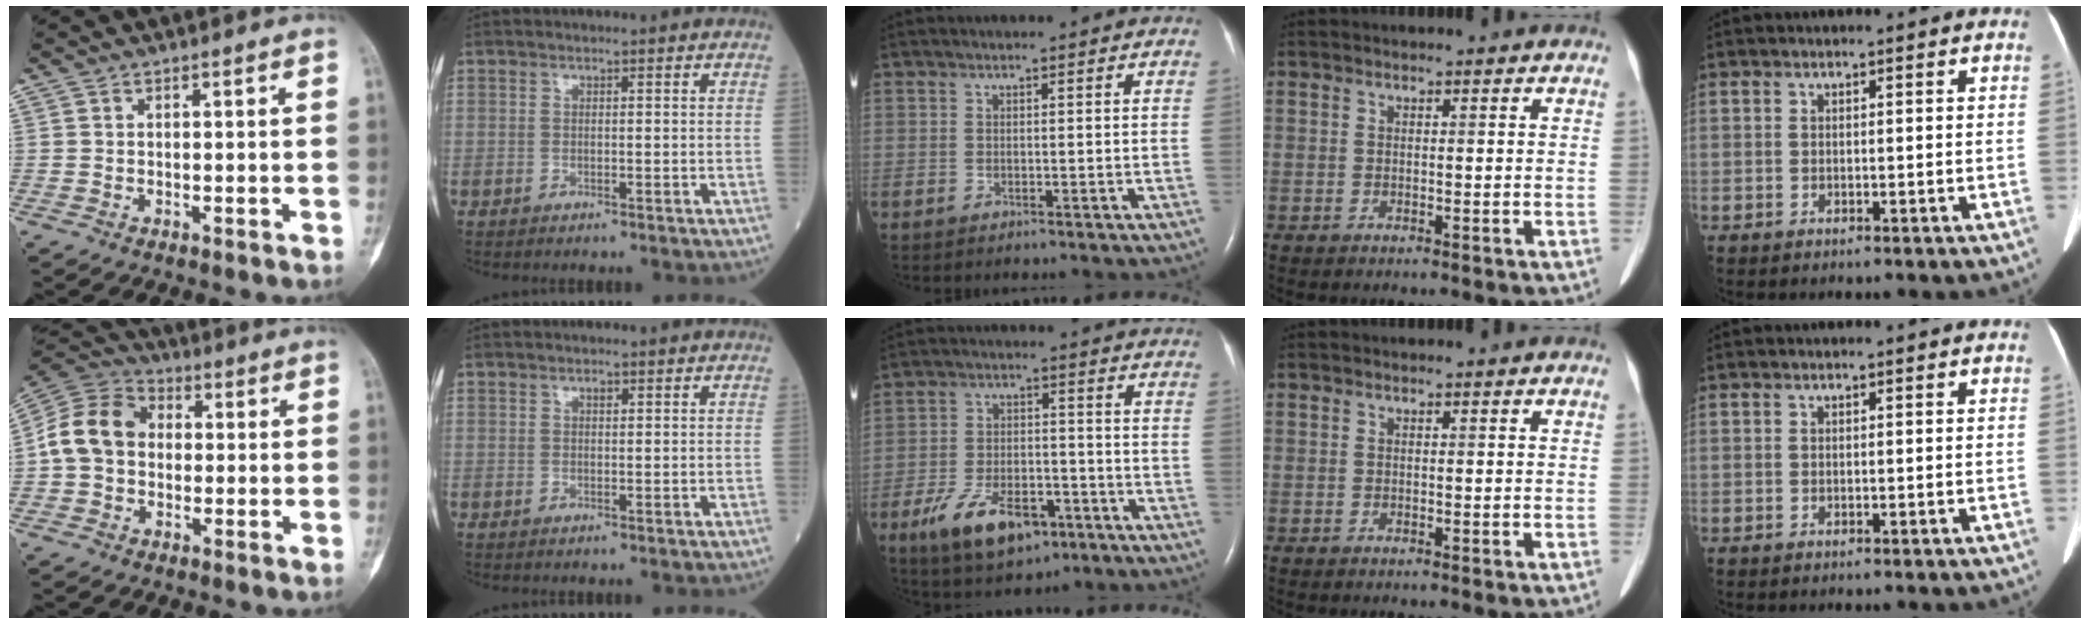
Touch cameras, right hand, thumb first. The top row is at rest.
{"thumb": {"total": 11.7, "force": [0.1, 9.3, 7.1], "torque": [-0.123, 0.034, -0.011]}, "index": {"total": 0.7, "force": [0.3, 0.3, 0.5], "torque": [-0.009, -0.001, 0.005]}, "middle": {"total": 11.2, "force": [-6.4, 5.3, 7.6], "torque": [-0.142, -0.001, -0.103]}}